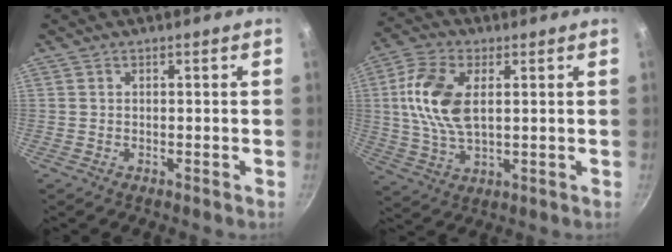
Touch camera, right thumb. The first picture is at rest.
{"total": 12.4, "force": [2.2, 6.7, 10.2], "torque": [-0.202, 0.004, 0.040]}